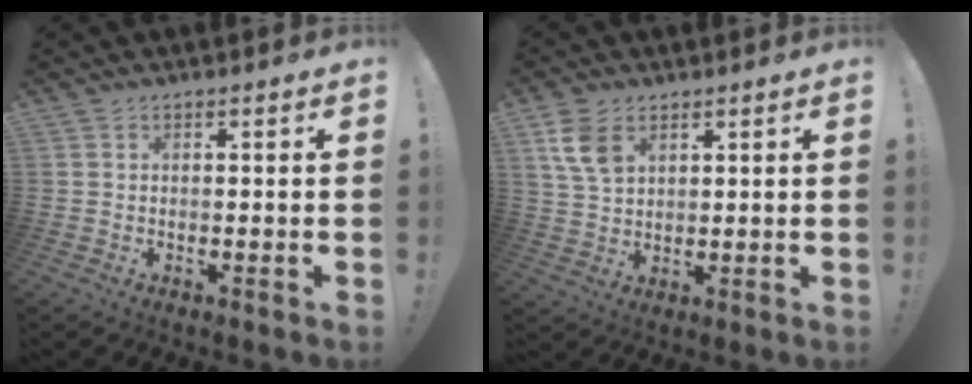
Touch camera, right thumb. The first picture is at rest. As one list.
[{"total": 8.2, "force": [3.9, 5.2, 5.0], "torque": [-0.086, -0.011, 0.076]}]